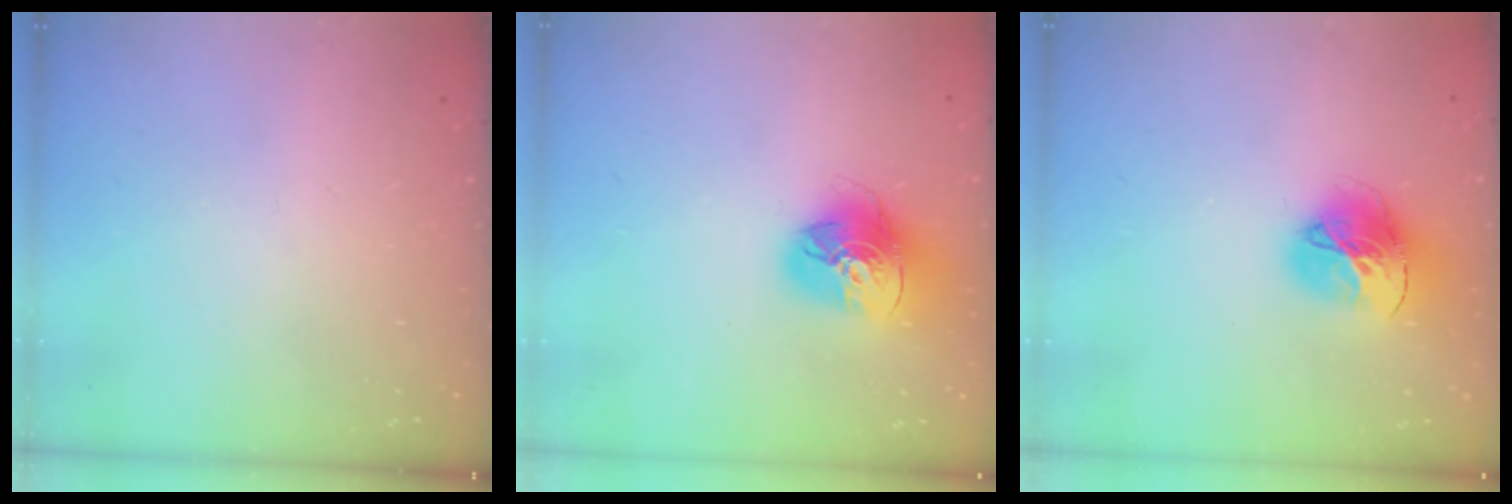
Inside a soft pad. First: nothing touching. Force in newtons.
{"total": 15.3, "press": 15.3, "slide": 1.5}
{"total": 16.7, "press": 16.6, "slide": 1.8}